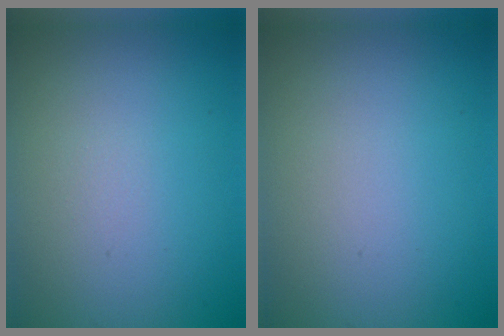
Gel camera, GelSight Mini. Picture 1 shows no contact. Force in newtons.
{"total": 0.0}